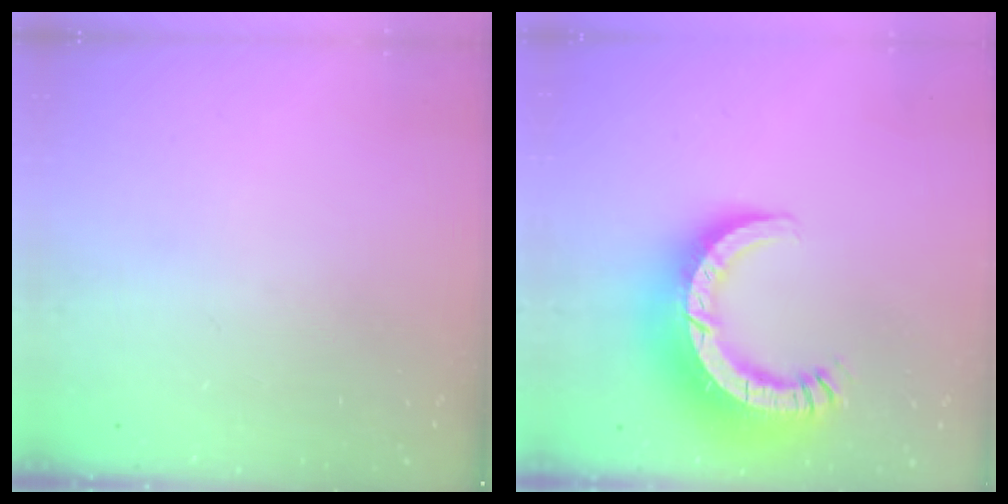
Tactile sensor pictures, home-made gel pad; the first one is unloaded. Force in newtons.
{"total": 15.8, "press": 15.7, "slide": 1.6}